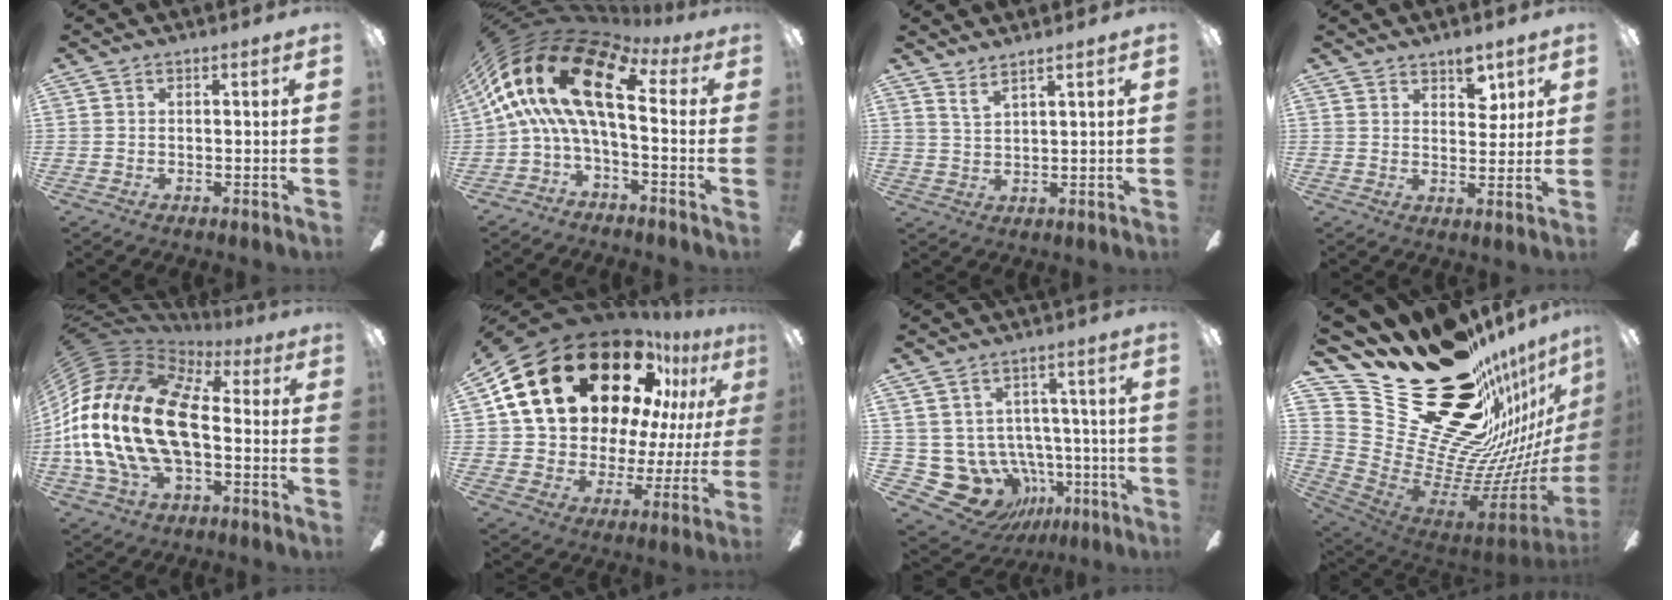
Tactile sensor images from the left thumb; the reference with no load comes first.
{"total": 21.1, "force": [3.6, 9.6, 18.5], "torque": [-0.370, -0.016, 0.061]}
{"total": 3.1, "force": [2.8, -0.3, 1.2], "torque": [-0.031, -0.011, 0.051]}
{"total": 6.6, "force": [4.4, 3.5, 3.4], "torque": [-0.020, -0.021, 0.071]}
{"total": 26.4, "force": [-1.4, 14.8, 21.8], "torque": [-0.476, 0.025, -0.023]}
{"total": 29.7, "force": [15.6, 17.2, 18.5], "torque": [-0.321, -0.088, 0.297]}
{"total": 11.8, "force": [-3.6, 10.3, 4.5], "torque": [-0.125, 0.003, -0.039]}
{"total": 32.1, "force": [20.2, 18.0, 17.3], "torque": [-0.217, -0.199, 0.431]}